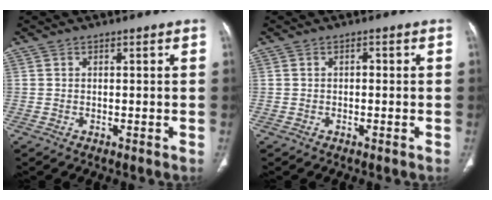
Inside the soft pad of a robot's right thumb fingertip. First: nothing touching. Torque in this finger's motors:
{"motor_torque": [0.19, 0.10, 0.54, -0.04, -0.01]}